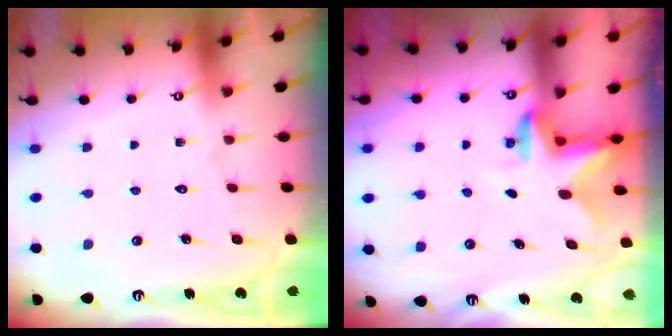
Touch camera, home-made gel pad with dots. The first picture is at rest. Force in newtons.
{"total": 2.7, "press": 2.7, "slide": 0.5}